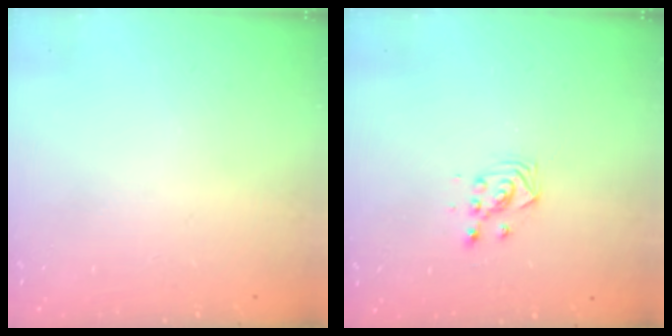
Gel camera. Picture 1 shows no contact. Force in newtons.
{"total": 2.9, "press": 2.9, "slide": 0.3}